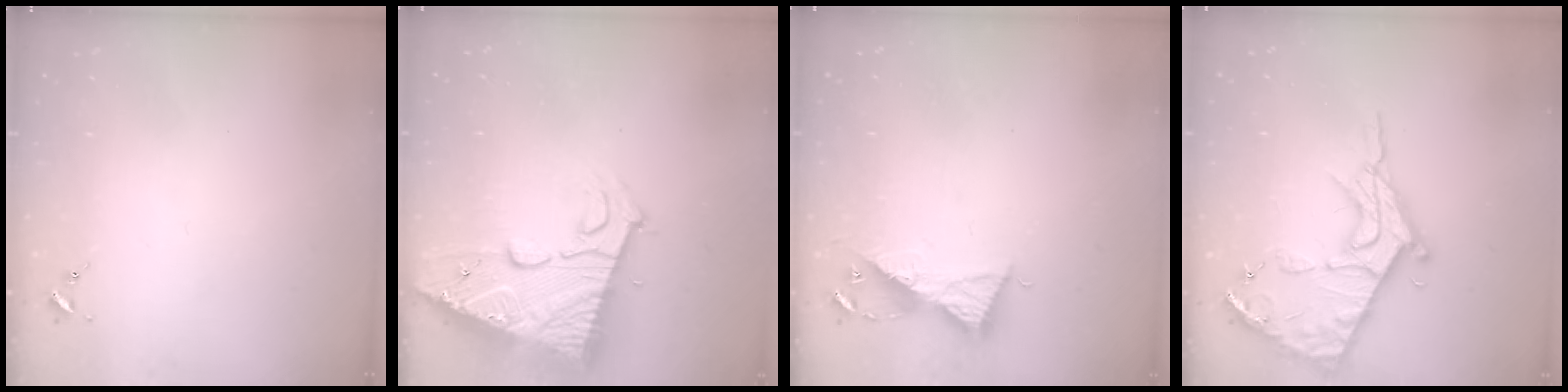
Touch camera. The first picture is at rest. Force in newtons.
{"total": 18.3, "press": 18.2, "slide": 1.7}
{"total": 8.8, "press": 8.7, "slide": 0.5}
{"total": 16.8, "press": 16.8, "slide": 1.3}